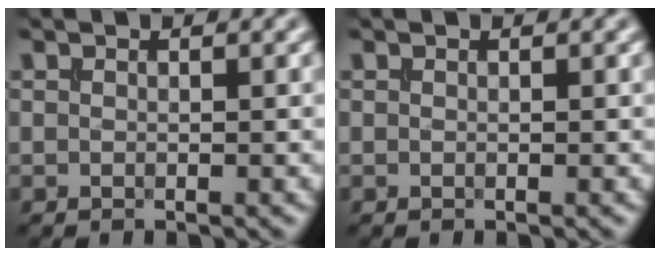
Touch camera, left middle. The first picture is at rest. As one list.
[{"total": 0.0}]